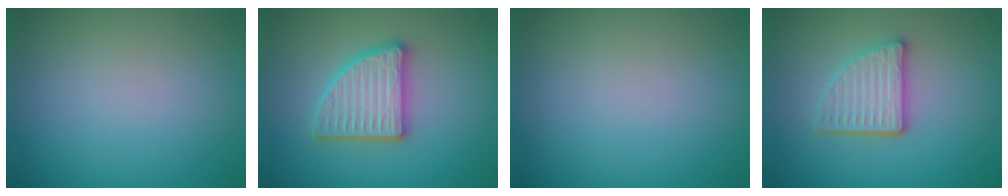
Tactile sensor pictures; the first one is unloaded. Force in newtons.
{"total": 4.9, "press": 4.9, "slide": 0.7}
{"total": 0.0}
{"total": 4.0, "press": 3.2, "slide": 2.4}